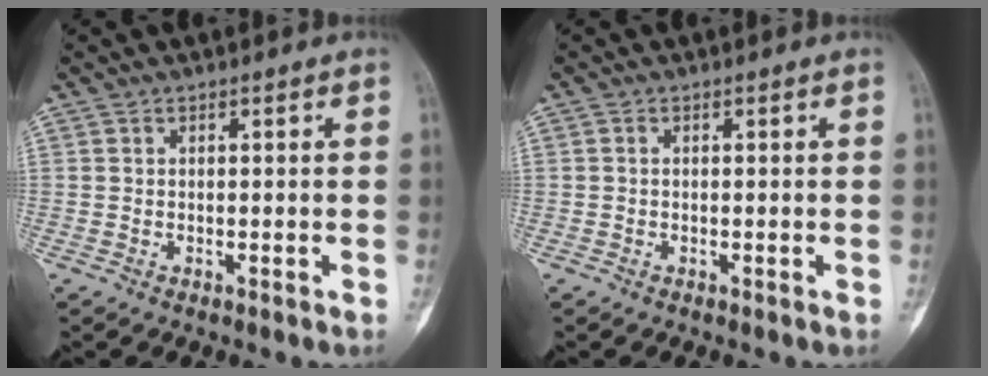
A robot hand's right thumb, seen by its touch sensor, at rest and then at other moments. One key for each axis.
{"total": 0.0}